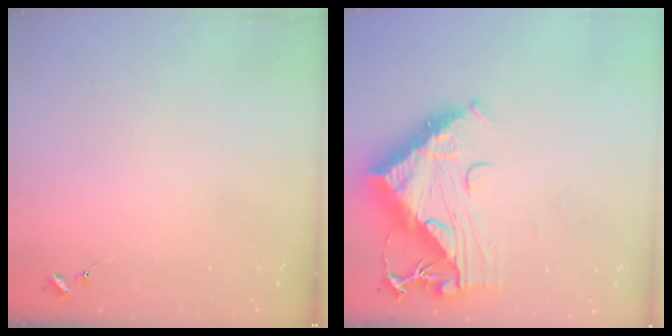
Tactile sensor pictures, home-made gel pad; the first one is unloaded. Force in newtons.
{"total": 14.5, "press": 14.4, "slide": 1.6}